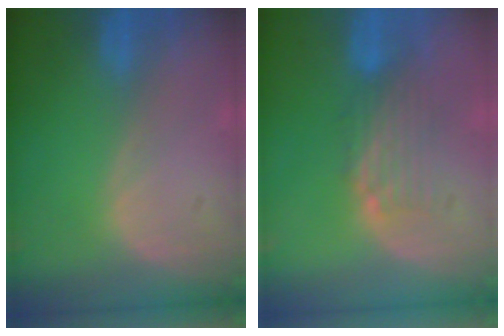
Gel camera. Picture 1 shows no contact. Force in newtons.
{"total": 5.0, "press": 4.3, "slide": 2.6}